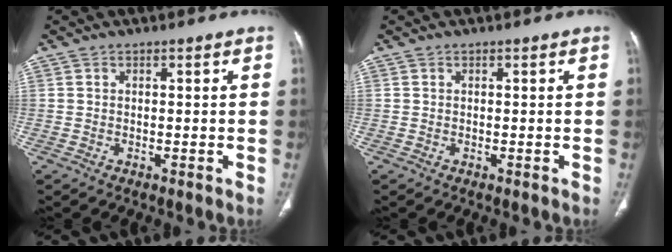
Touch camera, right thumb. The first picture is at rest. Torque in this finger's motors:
{"motor_torque": [-0.12, 0.23, -0.19, 0.19, -0.01]}